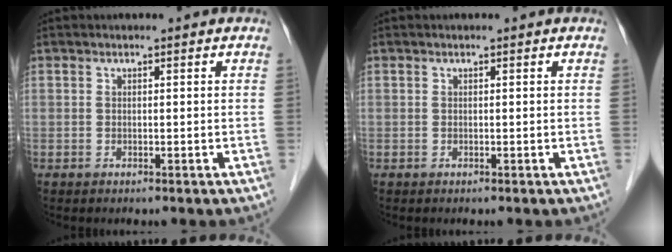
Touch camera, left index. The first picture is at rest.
{"total": 0.0}